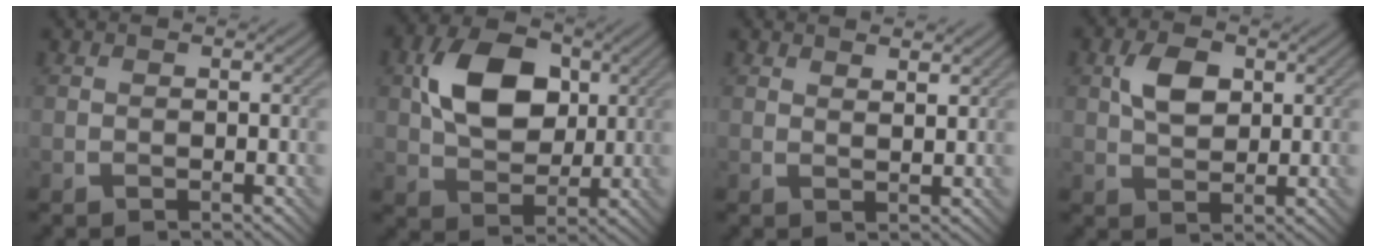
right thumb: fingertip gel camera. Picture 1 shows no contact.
{"total": 10.2, "force": [2.3, 7.1, 7.1], "torque": [-0.142, 0.013, 0.038]}
{"total": 1.8, "force": [1.4, 0.3, 1.1], "torque": [-0.017, -0.004, 0.027]}
{"total": 4.7, "force": [1.4, 3.0, 3.4], "torque": [-0.070, 0.006, 0.022]}